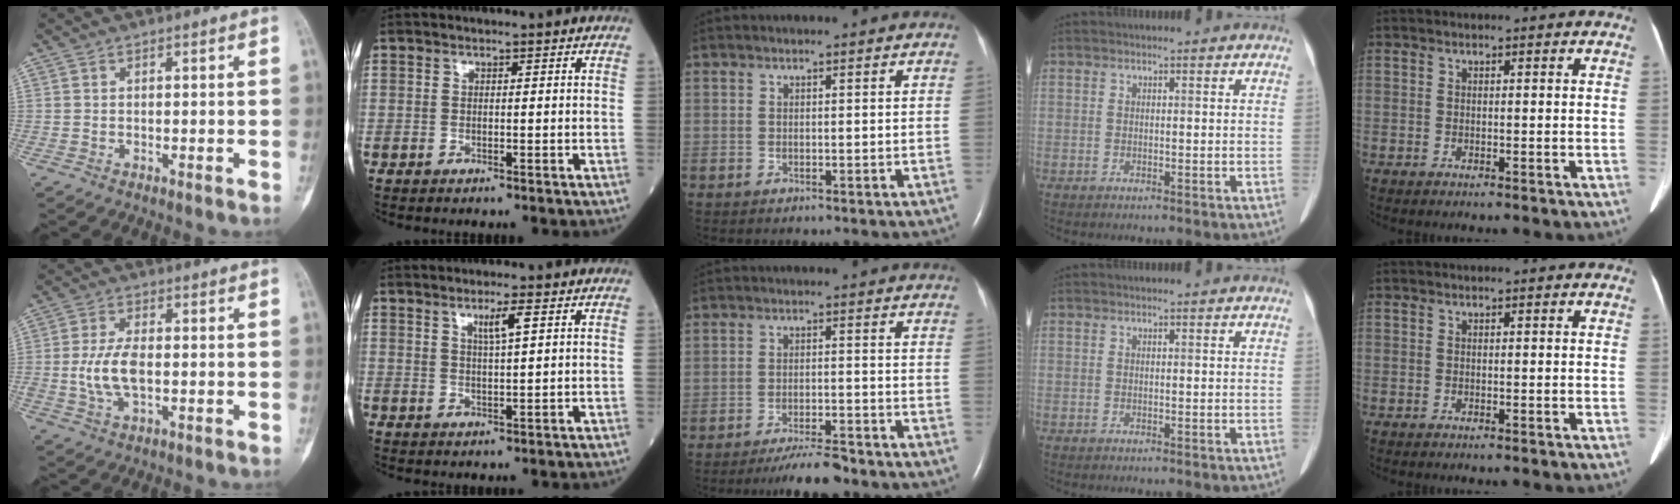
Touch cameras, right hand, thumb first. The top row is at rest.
{"thumb": {"total": 7.2, "force": [-0.6, 3.6, 6.3], "torque": [-0.137, 0.003, -0.012]}, "index": {"total": 3.4, "force": [1.7, 0.1, 2.9], "torque": [-0.053, -0.002, 0.030]}, "middle": {"total": 5.9, "force": [-5.2, 0.5, 2.7], "torque": [-0.046, -0.014, -0.089]}}